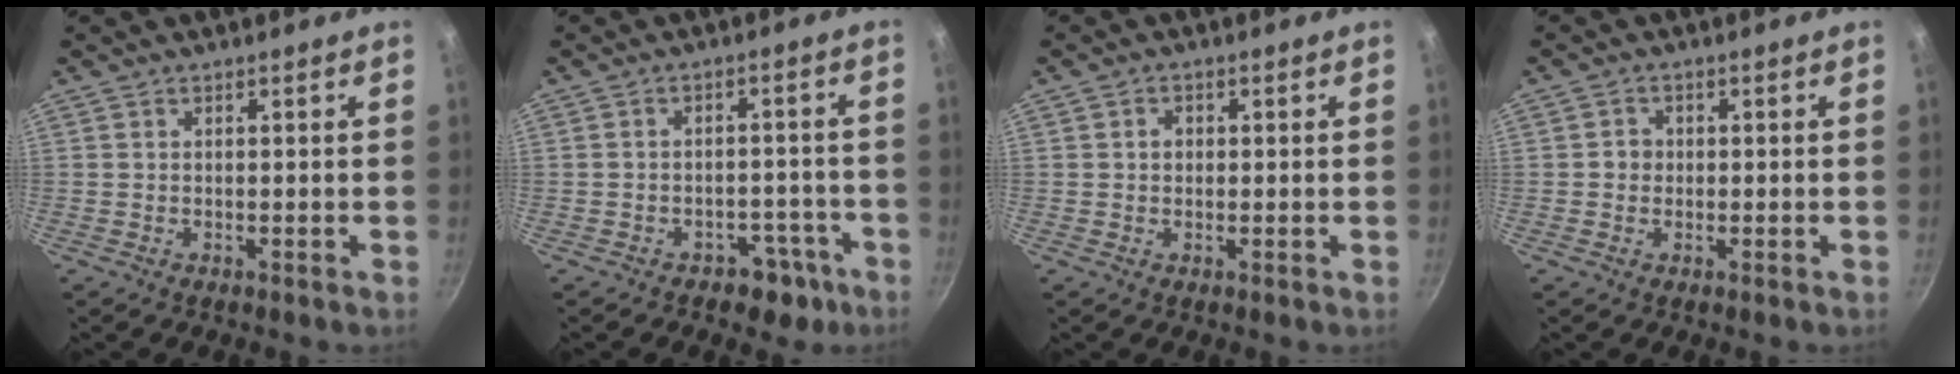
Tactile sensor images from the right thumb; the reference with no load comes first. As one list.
[{"total": 5.7, "force": [-3.4, 3.9, 2.2], "torque": [0.005, 0.046, -0.026]}, {"total": 1.9, "force": [0.2, 1.6, 0.9], "torque": [-0.007, 0.005, 0.003]}, {"total": 2.1, "force": [-0.1, 2.0, 0.7], "torque": [0.000, 0.005, -0.006]}]